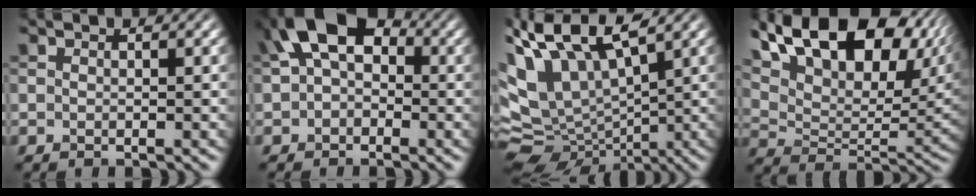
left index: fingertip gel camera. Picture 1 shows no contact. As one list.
[{"total": 6.7, "force": [1.4, 4.5, 4.7], "torque": [-0.075, 0.020, 0.005]}, {"total": 11.1, "force": [2.7, 6.1, 8.9], "torque": [-0.187, 0.006, 0.066]}, {"total": 17.3, "force": [10.0, 8.8, 11.1], "torque": [-0.195, 0.043, 0.161]}]